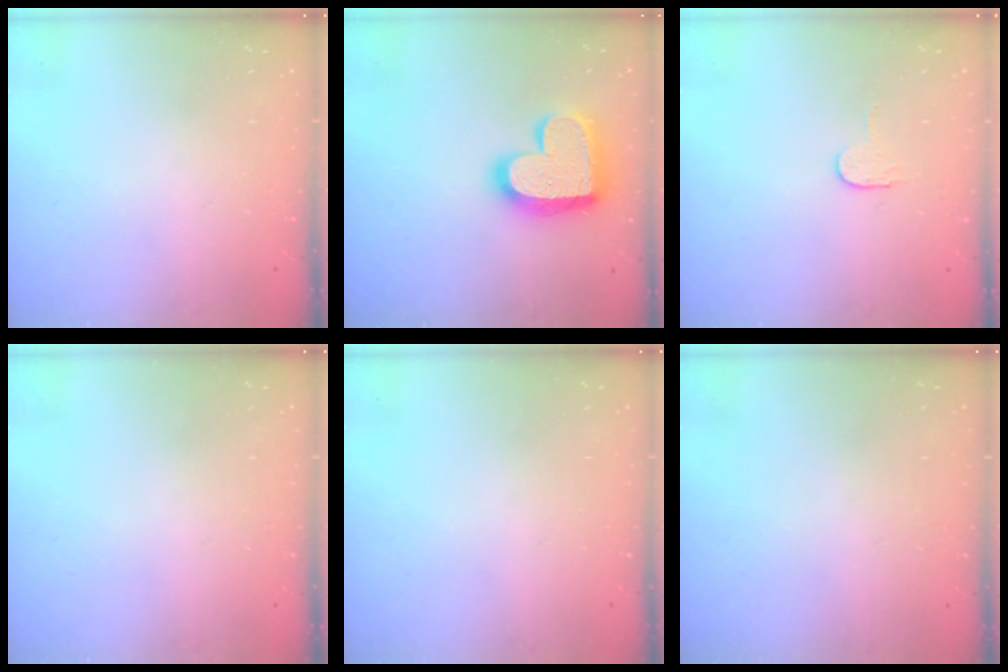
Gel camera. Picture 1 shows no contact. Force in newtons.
{"total": 19.2, "press": 19.2, "slide": 1.3}
{"total": 3.2, "press": 3.2, "slide": 0.3}
{"total": 0.0}
{"total": 0.0}
{"total": 0.0}